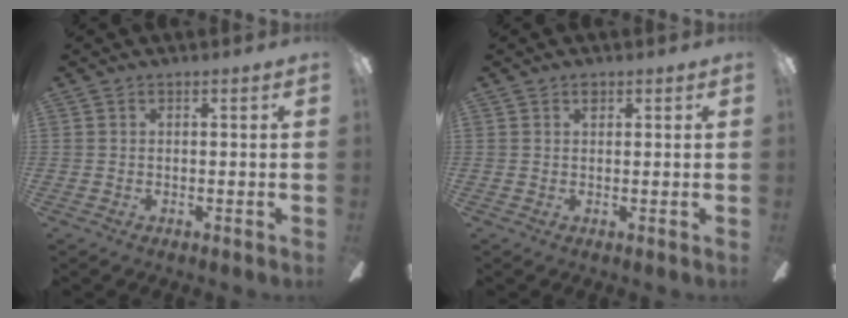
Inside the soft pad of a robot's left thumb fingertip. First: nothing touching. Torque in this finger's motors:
{"motor_torque": [0.15, 0.07, 0.45, -0.15, 0.00]}